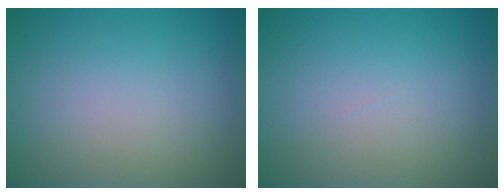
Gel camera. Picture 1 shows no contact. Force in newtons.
{"total": 0.0}